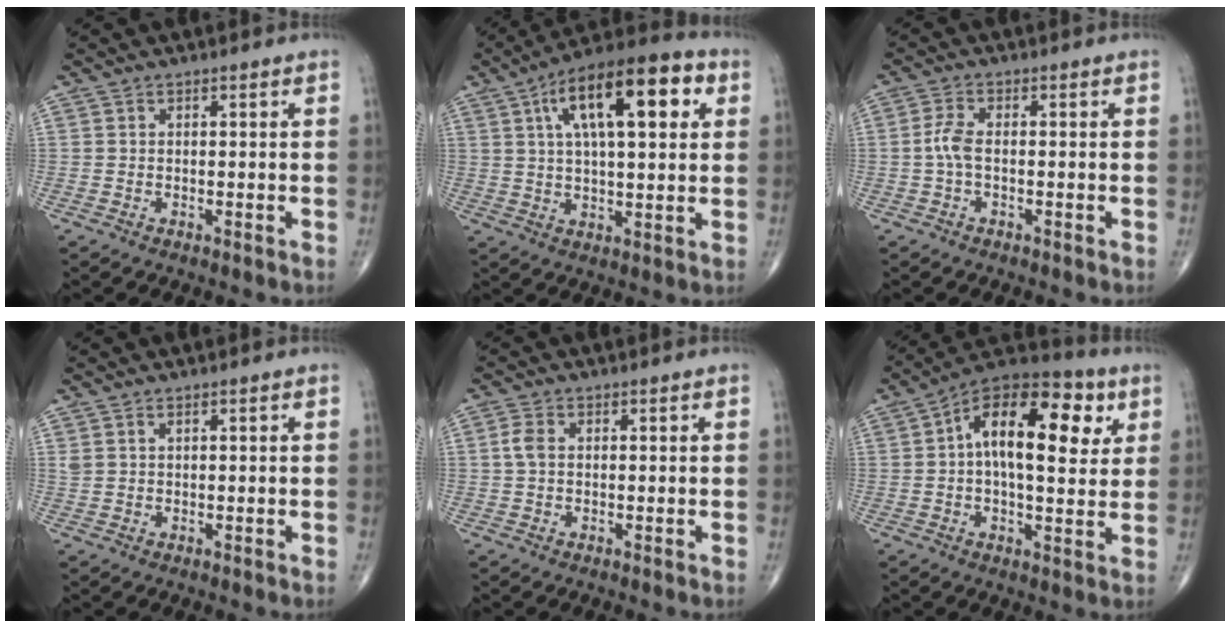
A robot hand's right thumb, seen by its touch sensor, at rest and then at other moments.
{"total": 19.3, "force": [6.5, 7.5, 16.6], "torque": [-0.247, 0.012, 0.094]}
{"total": 3.1, "force": [-0.5, 1.2, 2.8], "torque": [-0.065, 0.003, -0.014]}
{"total": 1.3, "force": [0.8, 0.6, 0.8], "torque": [-0.018, 0.006, 0.020]}
{"total": 2.5, "force": [0.3, 1.6, 1.9], "torque": [-0.045, 0.008, 0.004]}
{"total": 18.9, "force": [4.5, 9.4, 15.8], "torque": [-0.217, 0.019, 0.054]}